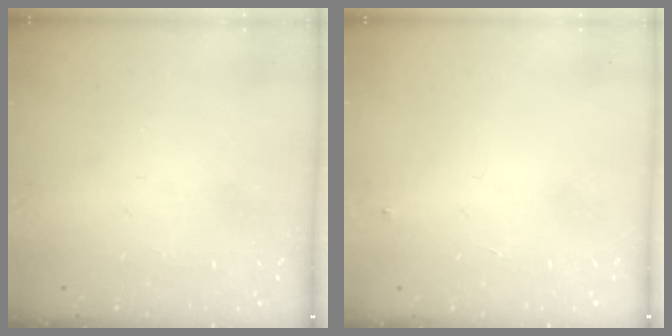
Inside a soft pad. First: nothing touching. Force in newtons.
{"total": 3.0, "press": 2.9, "slide": 0.4}